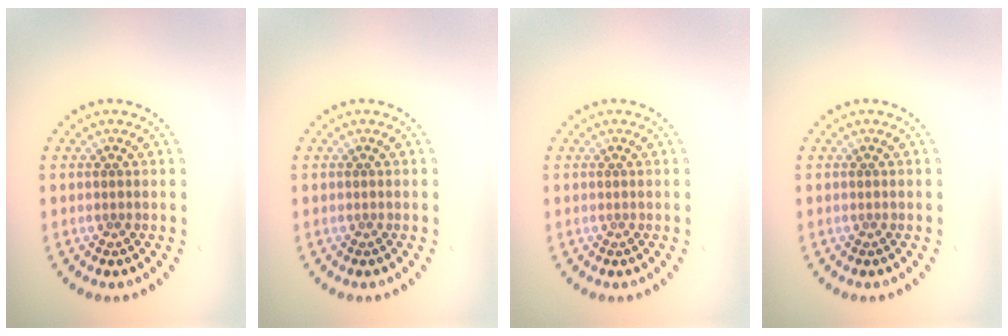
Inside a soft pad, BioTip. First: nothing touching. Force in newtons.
{"total": 0.0}
{"total": 0.0}
{"total": 0.0}